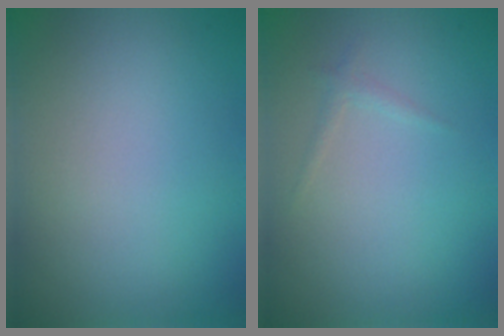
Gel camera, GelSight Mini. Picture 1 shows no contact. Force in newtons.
{"total": 0.6, "press": 0.6, "slide": 0.1}